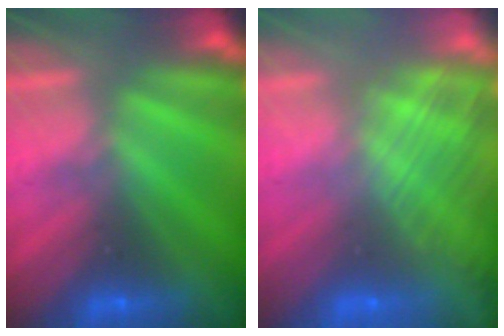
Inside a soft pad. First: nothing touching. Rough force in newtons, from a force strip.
{"total": 3.0}